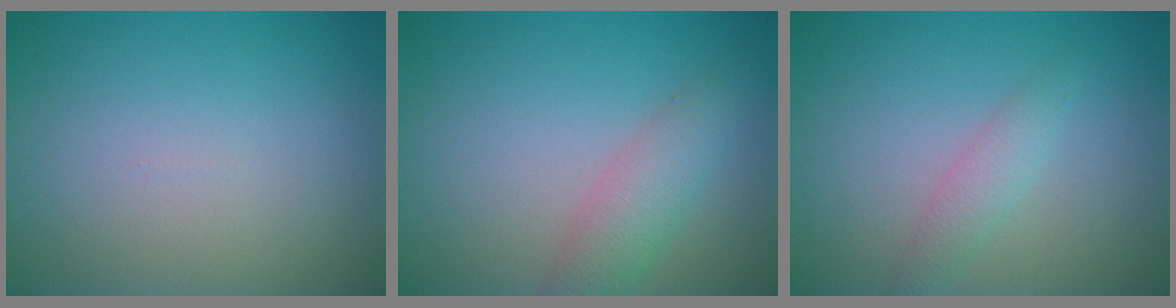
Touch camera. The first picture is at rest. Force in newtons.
{"total": 3.1, "press": 3.1, "slide": 0.1}
{"total": 1.7, "press": 1.7, "slide": 0.1}